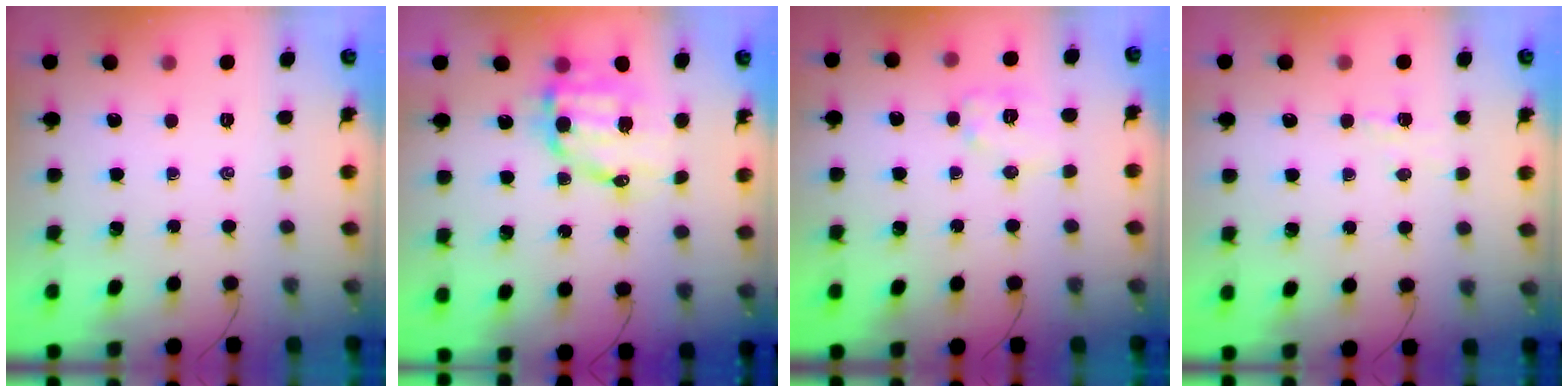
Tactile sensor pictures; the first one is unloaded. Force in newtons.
{"total": 11.0, "press": 10.8, "slide": 1.9}
{"total": 8.7, "press": 8.6, "slide": 0.3}
{"total": 2.9, "press": 2.8, "slide": 0.8}